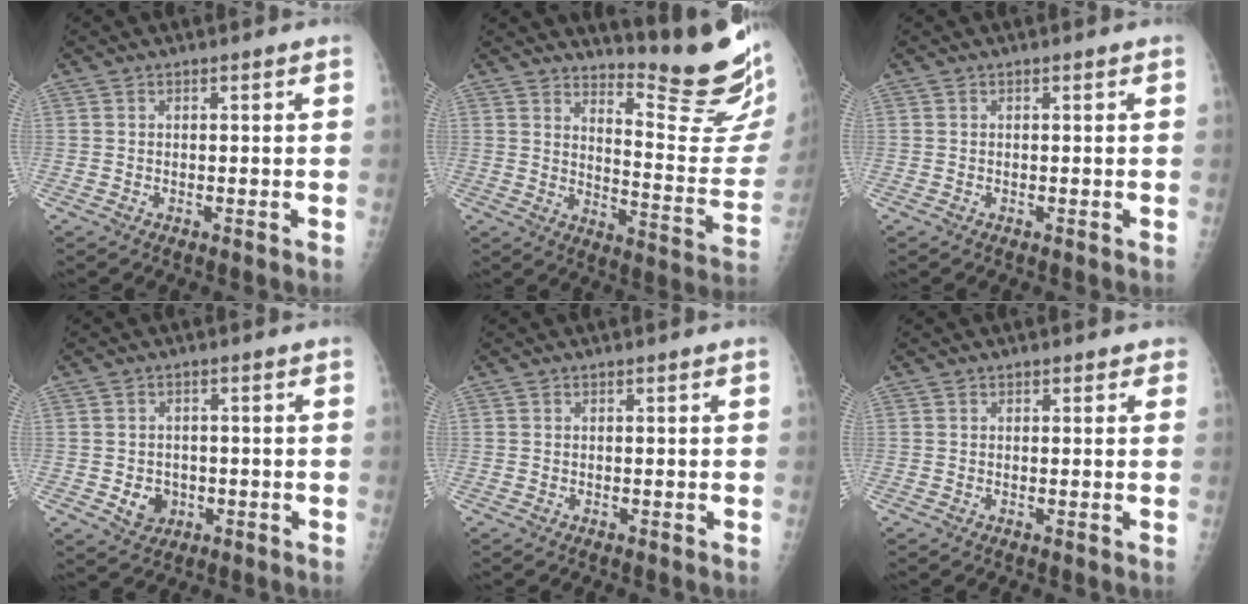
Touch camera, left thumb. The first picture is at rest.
{"total": 18.6, "force": [16.3, 1.8, 8.8], "torque": [-0.100, -0.191, 0.214]}
{"total": 0.0}
{"total": 4.4, "force": [-1.0, 3.8, 2.0], "torque": [-0.013, 0.004, -0.007]}
{"total": 0.0}
{"total": 1.2, "force": [0.8, 0.9, 0.2], "torque": [0.017, -0.003, 0.004]}